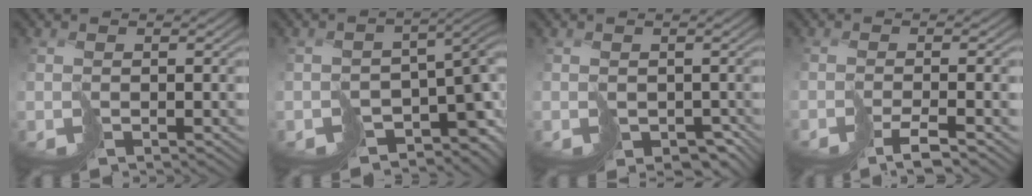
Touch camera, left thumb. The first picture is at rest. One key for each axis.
{"total": 9.0, "fx": -3.9, "fy": 5.1, "fz": 6.2, "tx": -0.095, "ty": -0.037, "tz": -0.027}
{"total": 2.7, "fx": -1.0, "fy": 2.3, "fz": 1.0, "tx": -0.014, "ty": -0.014, "tz": -0.005}
{"total": 3.0, "fx": -2.1, "fy": -0.4, "fz": 2.1, "tx": -0.023, "ty": 0.004, "tz": -0.036}